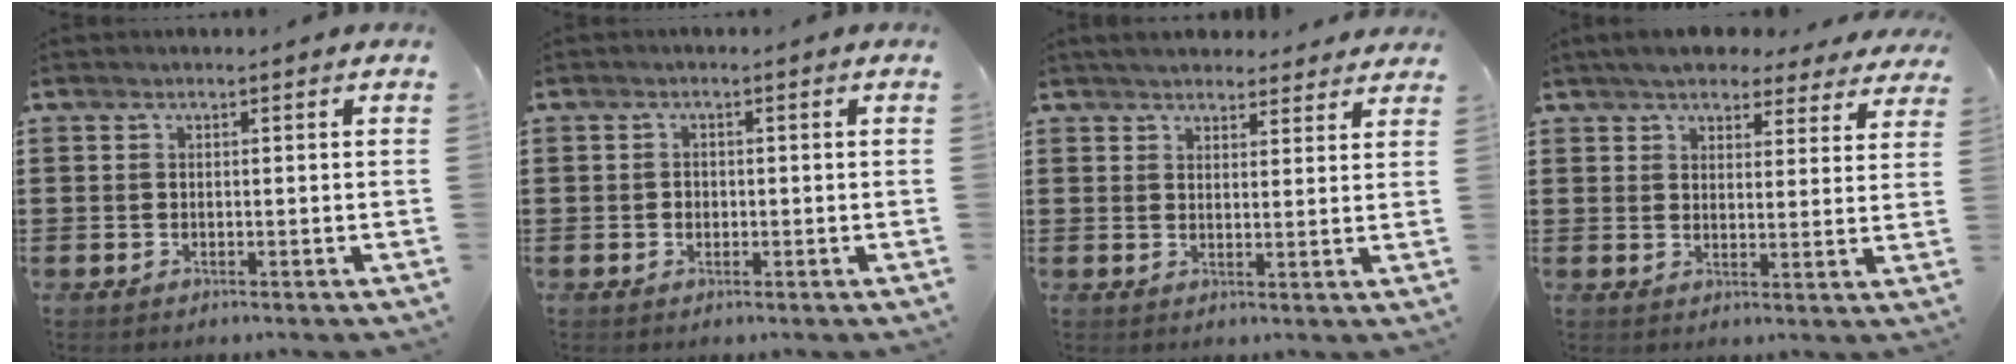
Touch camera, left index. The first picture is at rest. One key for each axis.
{"total": 1.0, "fx": -0.1, "fy": 0.9, "fz": 0.4, "tx": -0.012, "ty": 0.006, "tz": -0.005}
{"total": 3.6, "fx": 3.4, "fy": 0.8, "fz": 0.5, "tx": -0.019, "ty": -0.007, "tz": 0.064}
{"total": 5.0, "fx": 4.8, "fy": 1.1, "fz": 1.2, "tx": -0.044, "ty": -0.011, "tz": 0.087}